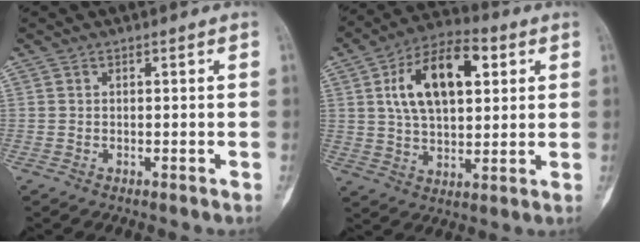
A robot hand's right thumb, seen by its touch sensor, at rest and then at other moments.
{"total": 16.3, "force": [4.8, 8.8, 12.9], "torque": [-0.204, 0.007, 0.080]}